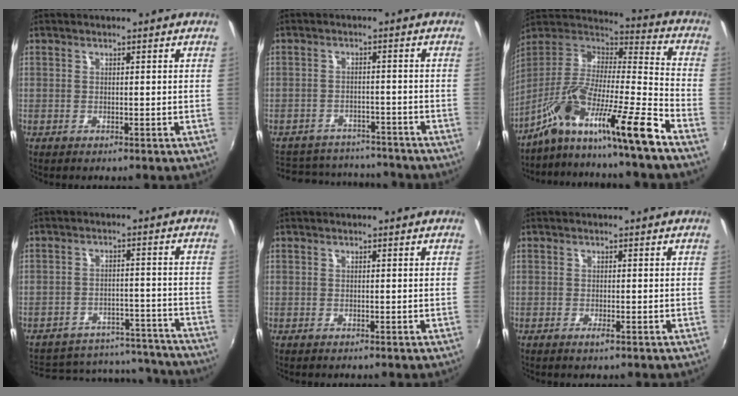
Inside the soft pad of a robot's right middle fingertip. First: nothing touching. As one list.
[{"total": 14.9, "force": [-12.9, 6.1, 4.4], "torque": [-0.110, 0.026, -0.172]}, {"total": 19.8, "force": [-13.9, -0.6, 14.1], "torque": [-0.233, -0.041, -0.255]}, {"total": 20.3, "force": [-17.5, 8.2, 6.1], "torque": [-0.129, 0.046, -0.203]}, {"total": 0.0}, {"total": 1.1, "force": [-0.6, 0.2, 0.8], "torque": [-0.016, -0.004, -0.012]}]